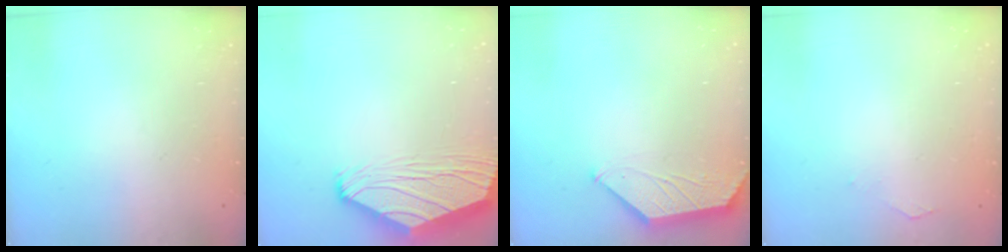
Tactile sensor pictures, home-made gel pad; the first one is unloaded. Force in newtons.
{"total": 2.0, "press": 1.7, "slide": 0.9}
{"total": 1.1, "press": 1.0, "slide": 0.4}
{"total": 1.8, "press": 1.8, "slide": 0.4}